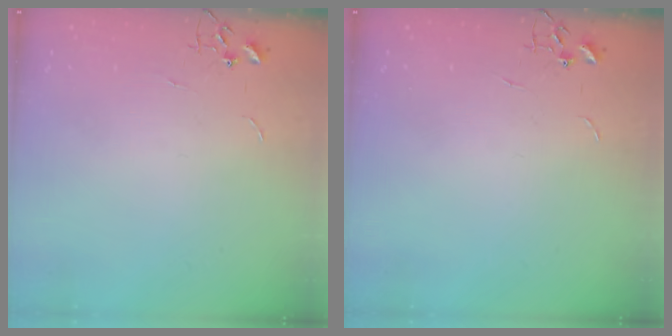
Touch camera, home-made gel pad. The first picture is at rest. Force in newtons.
{"total": 0.0}